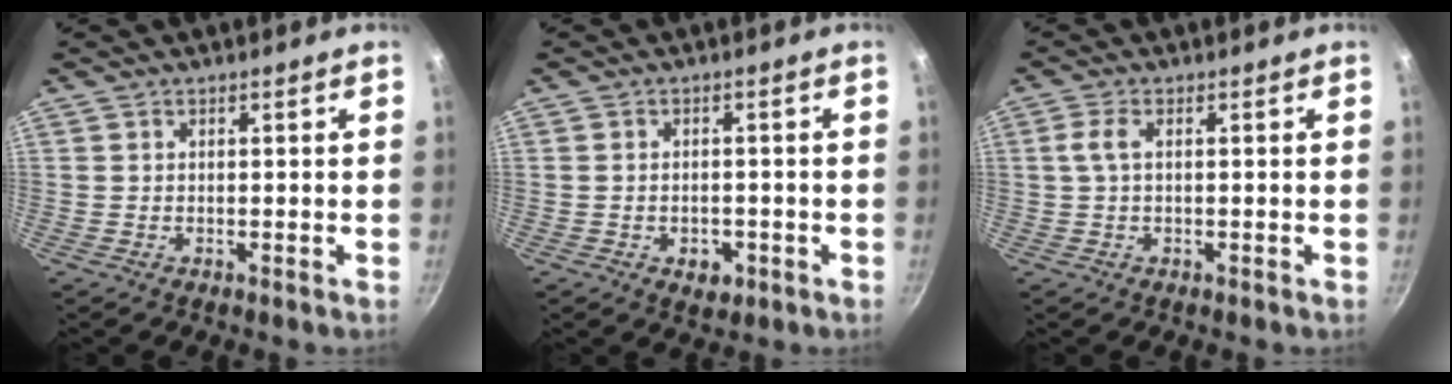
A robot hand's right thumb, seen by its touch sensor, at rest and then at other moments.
{"total": 3.8, "force": [-1.5, 2.6, 2.3], "torque": [-0.023, 0.009, -0.013]}
{"total": 2.7, "force": [0.3, 1.0, 2.5], "torque": [-0.062, 0.009, 0.004]}